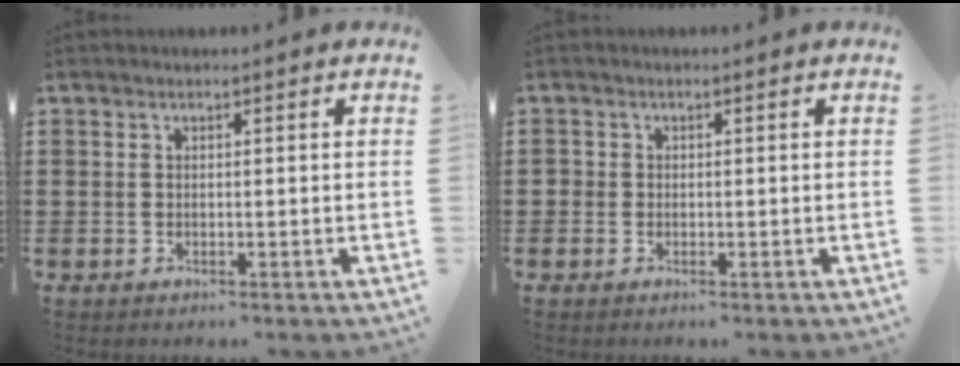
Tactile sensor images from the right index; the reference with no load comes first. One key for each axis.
{"total": 0.9, "fx": -0.2, "fy": 0.9, "fz": 0.2, "tx": -0.005, "ty": 0.005, "tz": -0.005}